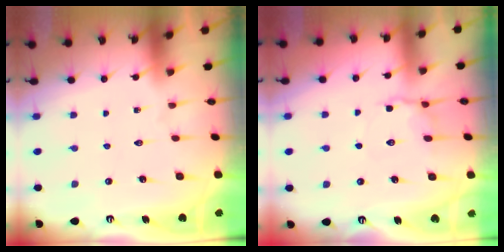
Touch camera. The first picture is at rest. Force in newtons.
{"total": 5.3, "press": 5.1, "slide": 1.5}